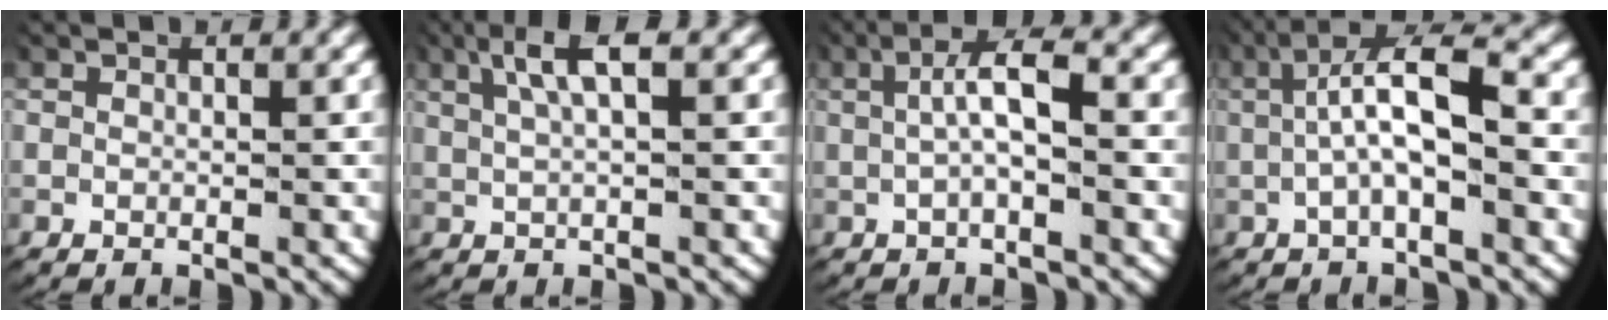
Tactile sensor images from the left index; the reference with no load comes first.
{"total": 4.4, "force": [2.3, 1.0, 3.6], "torque": [-0.061, 0.017, 0.035]}
{"total": 3.7, "force": [0.3, 1.1, 3.5], "torque": [-0.057, 0.012, 0.001]}
{"total": 5.6, "force": [-0.1, 2.1, 5.2], "torque": [-0.087, 0.006, -0.003]}